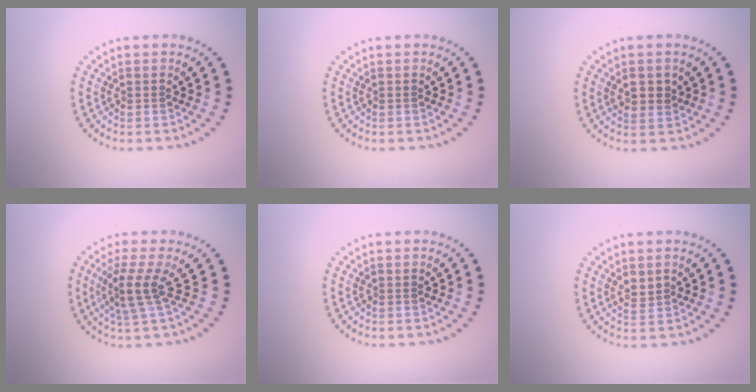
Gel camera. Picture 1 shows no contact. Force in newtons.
{"total": 0.0}
{"total": 1.7, "press": 1.6, "slide": 0.5}
{"total": 3.0, "press": 2.0, "slide": 2.2}
{"total": 0.0}
{"total": 1.2, "press": 1.2, "slide": 0.4}